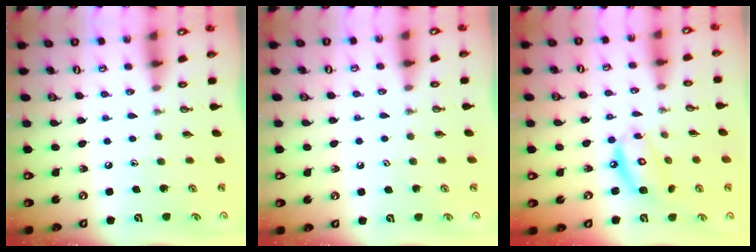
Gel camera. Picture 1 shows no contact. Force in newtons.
{"total": 0.8, "press": 0.2, "slide": 0.7}
{"total": 9.7, "press": 9.7, "slide": 0.9}